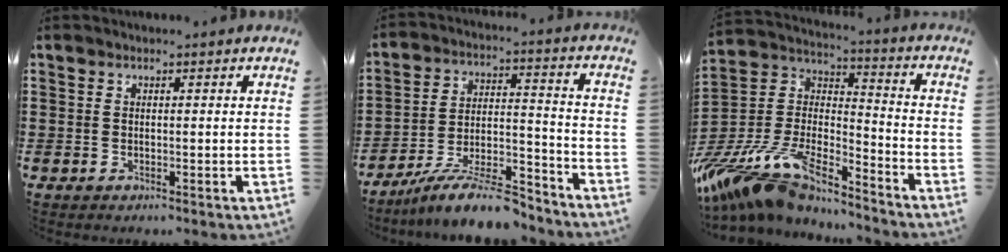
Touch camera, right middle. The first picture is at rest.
{"total": 11.4, "force": [-9.8, 1.7, 5.6], "torque": [-0.093, 0.029, -0.186]}
{"total": 13.8, "force": [-11.9, 3.5, 6.1], "torque": [-0.146, 0.013, -0.229]}